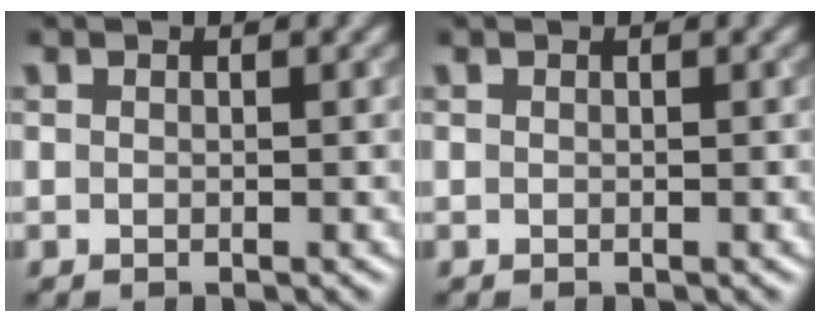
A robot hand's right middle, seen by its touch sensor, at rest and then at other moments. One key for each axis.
{"total": 0.0}